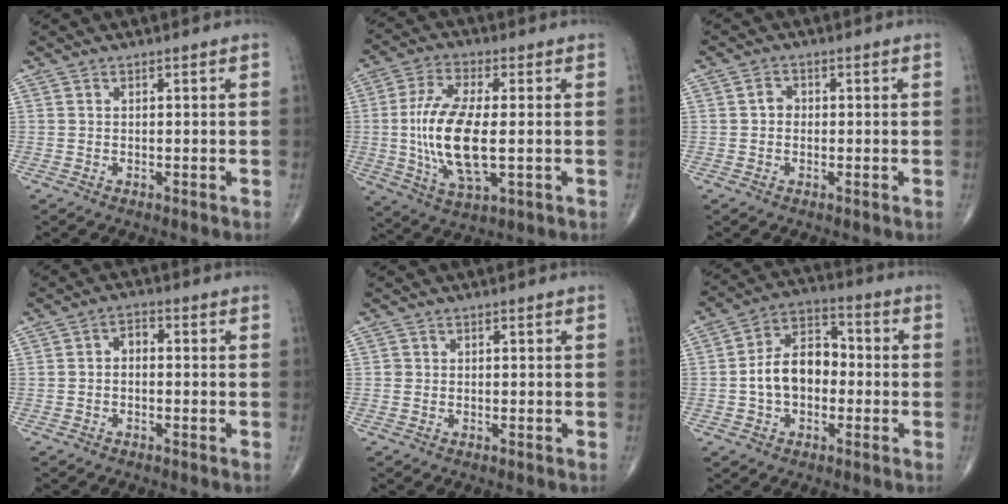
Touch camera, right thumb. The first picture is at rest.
{"total": 15.0, "force": [-0.8, 5.8, 13.8], "torque": [-0.282, -0.008, -0.011]}
{"total": 2.1, "force": [0.0, 1.8, 1.0], "torque": [-0.009, 0.009, -0.004]}
{"total": 2.6, "force": [-0.4, 1.7, 1.9], "torque": [-0.021, 0.016, -0.018]}
{"total": 0.7, "force": [0.0, 0.7, 0.1], "torque": [0.004, 0.004, -0.001]}
{"total": 11.2, "force": [-1.3, 7.7, 8.1], "torque": [-0.117, 0.038, -0.036]}